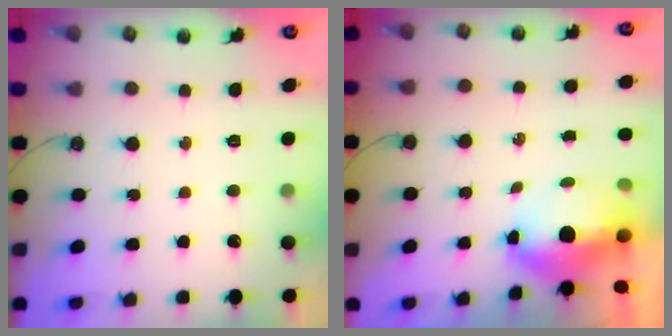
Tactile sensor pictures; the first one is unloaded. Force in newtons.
{"total": 6.2, "press": 6.1, "slide": 0.8}